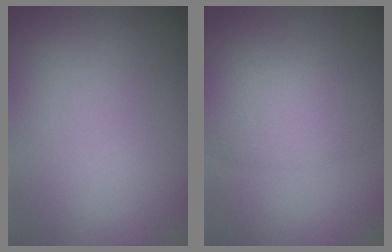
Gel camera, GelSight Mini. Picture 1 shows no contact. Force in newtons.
{"total": 4.2, "press": 4.2, "slide": 0.1}